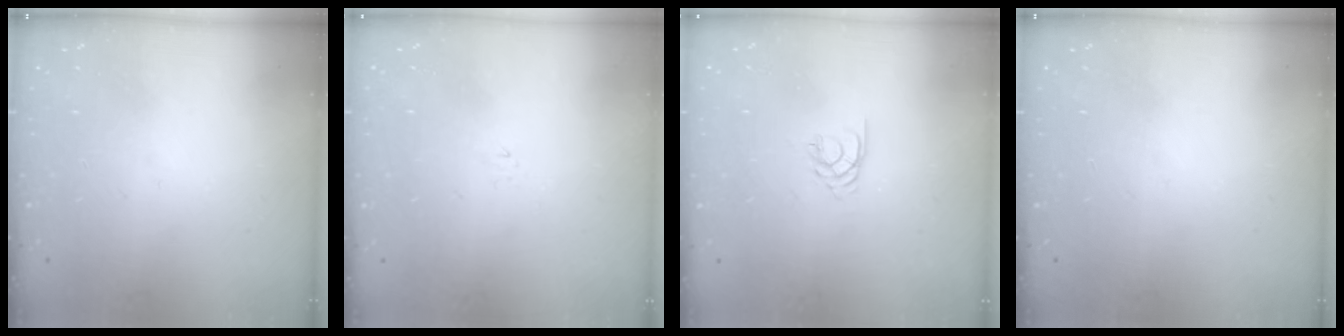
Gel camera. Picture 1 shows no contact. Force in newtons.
{"total": 1.2, "press": 1.1, "slide": 0.2}
{"total": 1.9, "press": 1.9, "slide": 0.2}
{"total": 0.0}